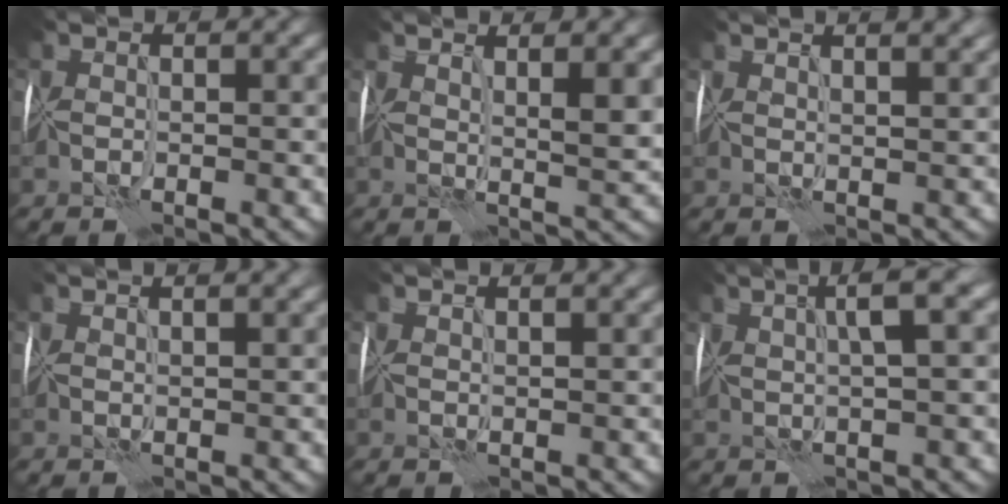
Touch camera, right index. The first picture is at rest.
{"total": 4.6, "force": [2.6, 0.8, 3.7], "torque": [-0.044, 0.000, 0.048]}
{"total": 5.5, "force": [3.8, 2.1, 3.3], "torque": [-0.036, 0.039, 0.041]}
{"total": 3.5, "force": [2.6, 1.0, 2.1], "torque": [-0.014, 0.018, 0.034]}
{"total": 2.7, "force": [2.3, 0.5, 1.3], "torque": [-0.008, 0.010, 0.032]}
{"total": 3.6, "force": [2.3, -0.3, 2.8], "torque": [-0.038, 0.020, 0.041]}